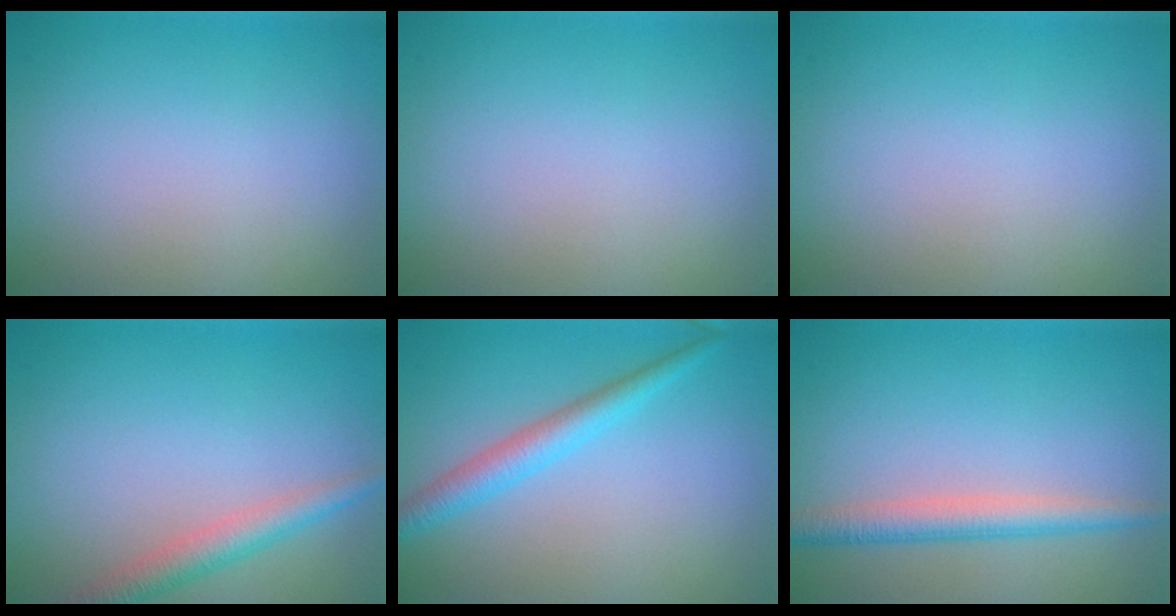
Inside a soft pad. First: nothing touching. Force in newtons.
{"total": 0.0}
{"total": 0.0}
{"total": 2.9, "press": 2.9, "slide": 0.1}
{"total": 2.9, "press": 2.9, "slide": 0.1}
{"total": 2.9, "press": 2.9, "slide": 0.1}